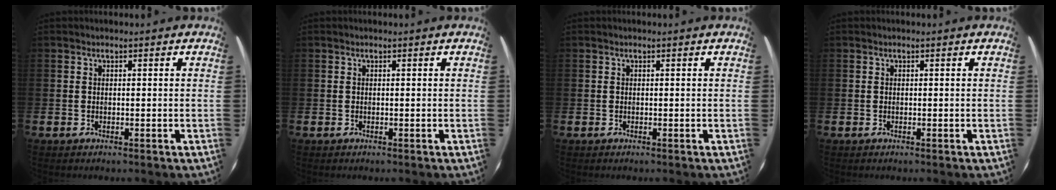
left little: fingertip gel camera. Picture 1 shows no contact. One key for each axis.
{"total": 0.0}
{"total": 0.0}
{"total": 0.0}